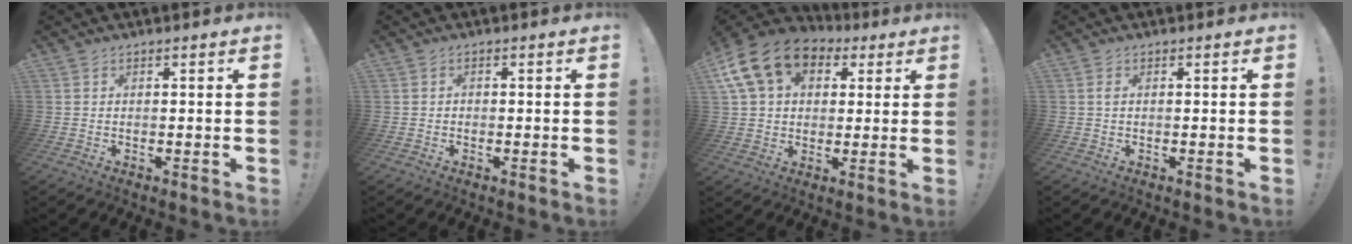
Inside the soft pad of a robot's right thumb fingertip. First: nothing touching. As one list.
[{"total": 0.8, "force": [-0.6, 0.5, 0.2], "torque": [-0.003, 0.002, -0.011]}, {"total": 16.5, "force": [7.0, 11.8, 9.1], "torque": [-0.141, -0.022, 0.134]}, {"total": 0.9, "force": [0.1, 0.5, 0.8], "torque": [-0.009, 0.001, 0.000]}]